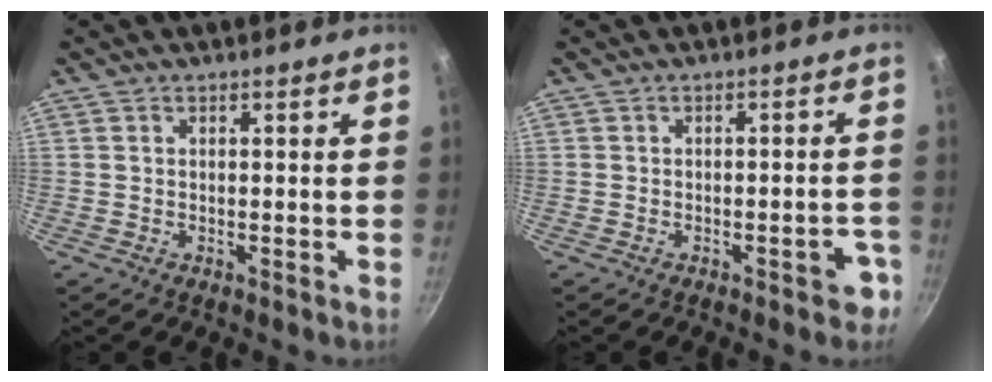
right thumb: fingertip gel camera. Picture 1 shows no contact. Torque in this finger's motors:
{"motor_torque": [0.55, 0.10, 0.36, -0.20, 0.03]}